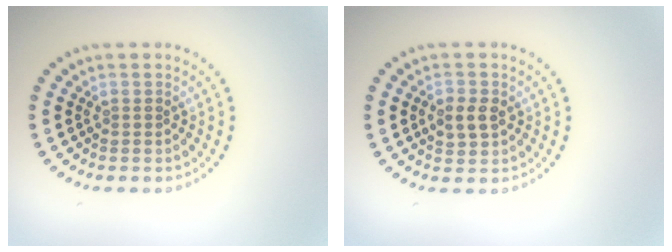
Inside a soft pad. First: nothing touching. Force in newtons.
{"total": 2.5, "press": 2.5, "slide": 0.4}